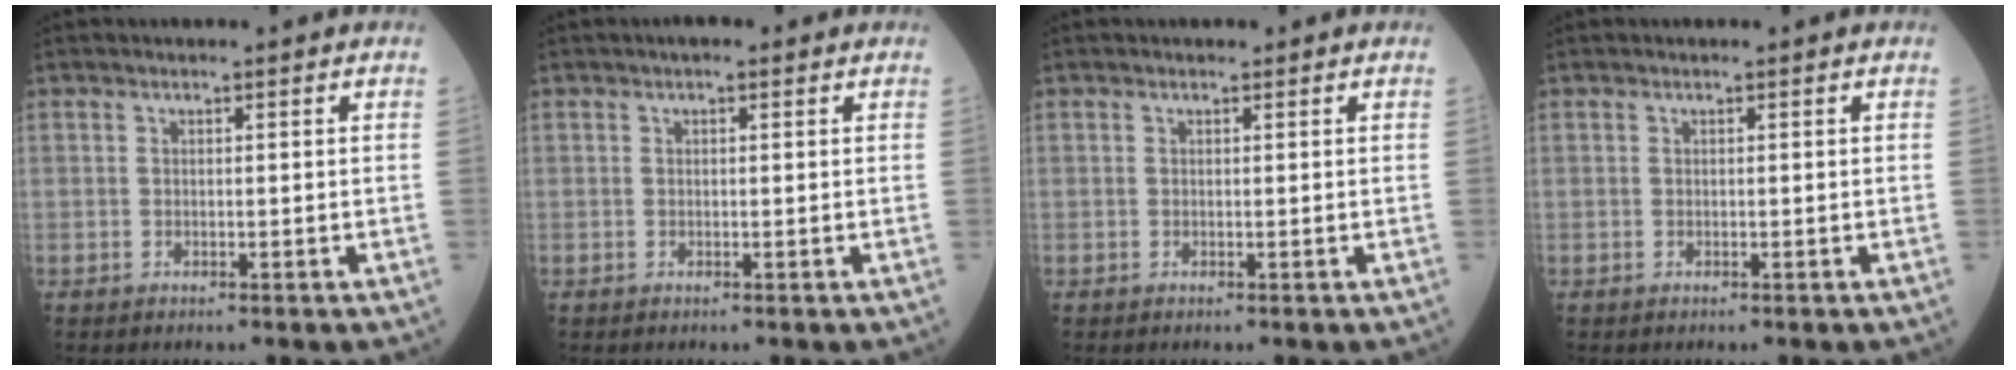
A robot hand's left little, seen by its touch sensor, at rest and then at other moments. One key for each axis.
{"total": 1.1, "fx": 0.5, "fy": 0.6, "fz": 0.7, "tx": -0.012, "ty": 0.010, "tz": 0.002}
{"total": 0.0}
{"total": 0.0}